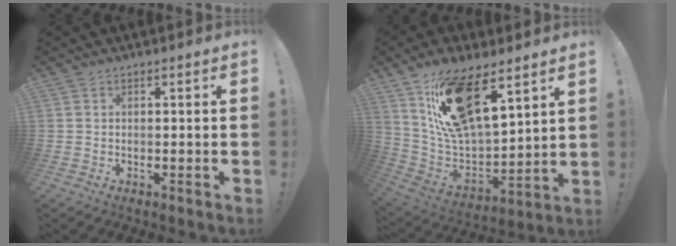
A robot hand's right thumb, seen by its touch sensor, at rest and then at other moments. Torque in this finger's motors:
{"motor_torque": [1.24, 3.77, 1.28, -0.31, 0.28]}